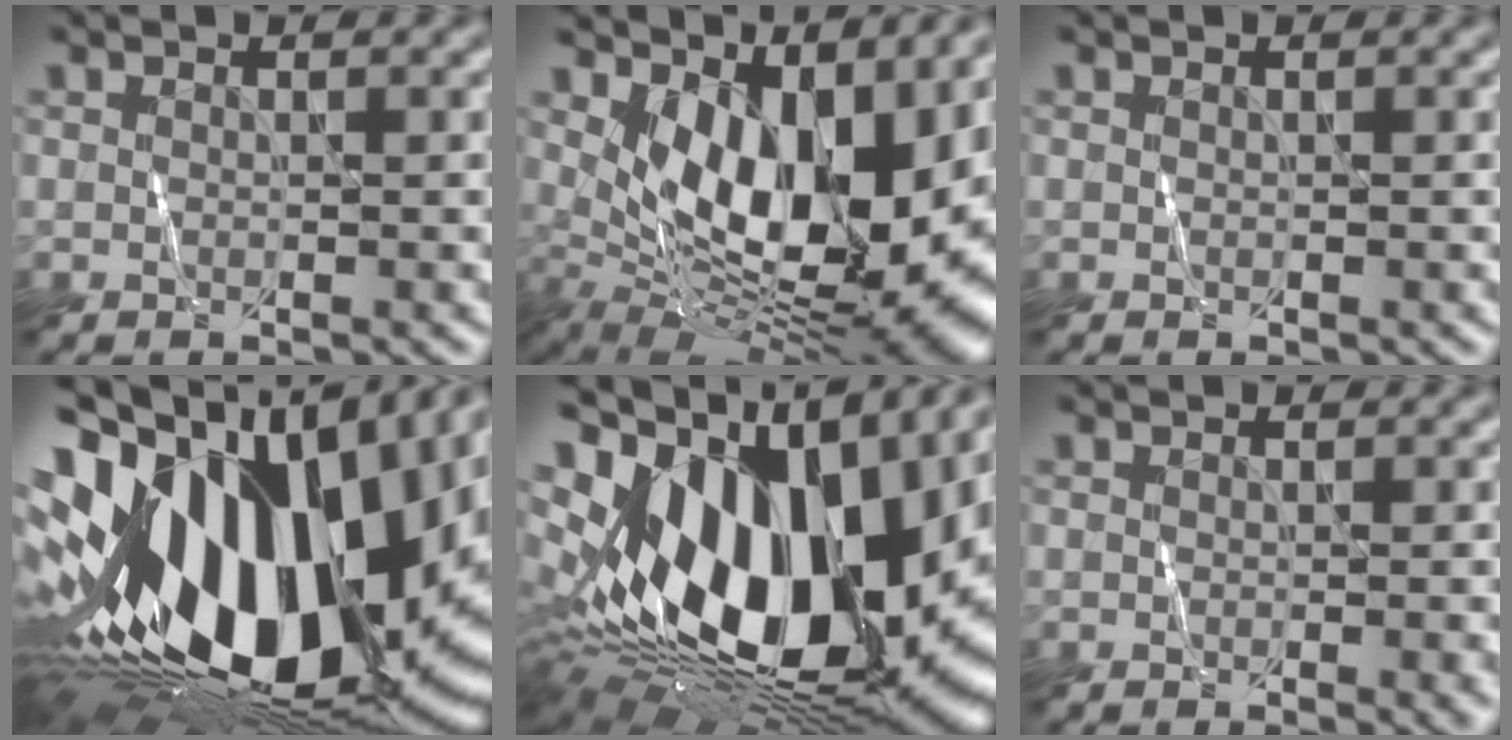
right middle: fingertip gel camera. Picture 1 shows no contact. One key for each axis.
{"total": 14.9, "fx": 2.0, "fy": 7.6, "fz": 12.7, "tx": -0.168, "ty": -0.019, "tz": 0.033}
{"total": 0.0}
{"total": 22.5, "fx": -0.9, "fy": 13.6, "fz": 17.8, "tx": -0.363, "ty": -0.047, "tz": 0.004}
{"total": 19.5, "fx": 1.6, "fy": 12.1, "fz": 15.2, "tx": -0.267, "ty": -0.002, "tz": 0.031}
{"total": 1.7, "fx": -0.4, "fy": 0.4, "fz": 1.6, "tx": -0.015, "ty": -0.006, "tz": -0.004}